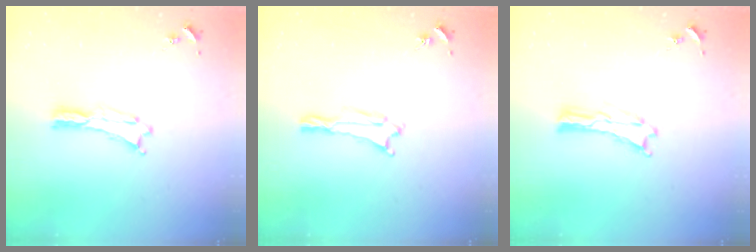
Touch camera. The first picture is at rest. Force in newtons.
{"total": 1.0, "press": 1.0, "slide": 0.1}
{"total": 0.0}